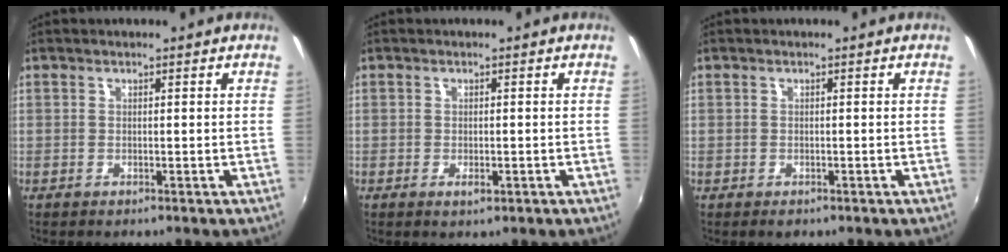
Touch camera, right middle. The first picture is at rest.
{"total": 1.6, "force": [-0.6, 0.7, 1.3], "torque": [-0.022, -0.002, -0.009]}
{"total": 1.1, "force": [-0.7, 0.7, 0.4], "torque": [-0.010, -0.006, -0.011]}